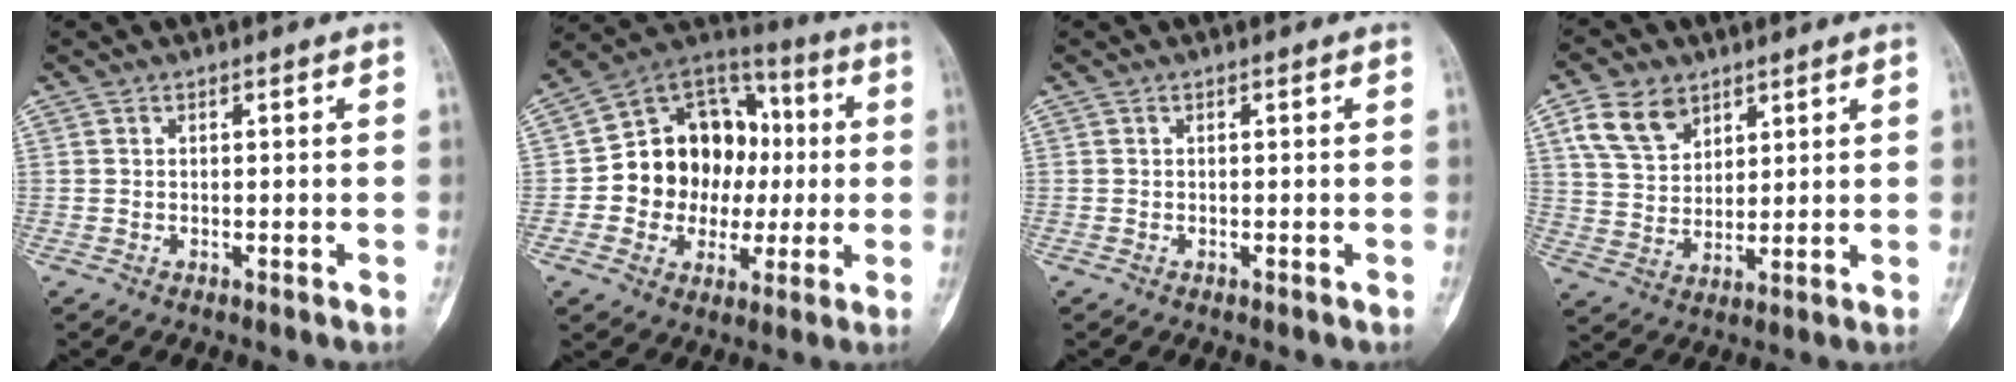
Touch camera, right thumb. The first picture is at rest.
{"total": 18.2, "force": [-0.2, 15.0, 10.4], "torque": [-0.104, 0.037, 0.000]}
{"total": 0.0}
{"total": 9.3, "force": [5.1, 6.3, 4.6], "torque": [-0.071, -0.018, 0.104]}